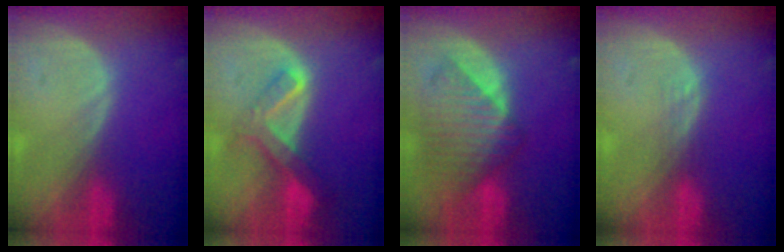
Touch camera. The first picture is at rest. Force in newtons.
{"total": 6.7, "press": 5.8, "slide": 3.4}
{"total": 9.2, "press": 8.2, "slide": 4.0}
{"total": 1.1, "press": 1.1, "slide": 0.1}